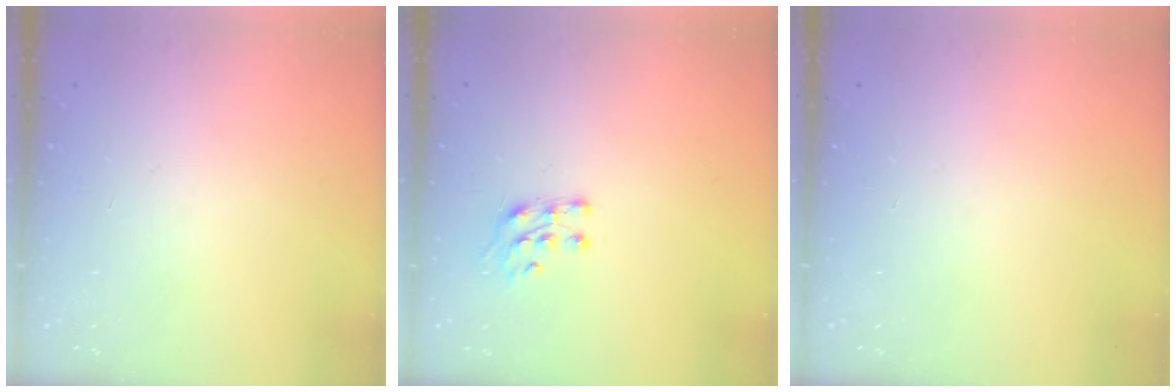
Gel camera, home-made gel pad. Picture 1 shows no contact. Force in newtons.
{"total": 7.2, "press": 7.2, "slide": 0.7}
{"total": 0.0}